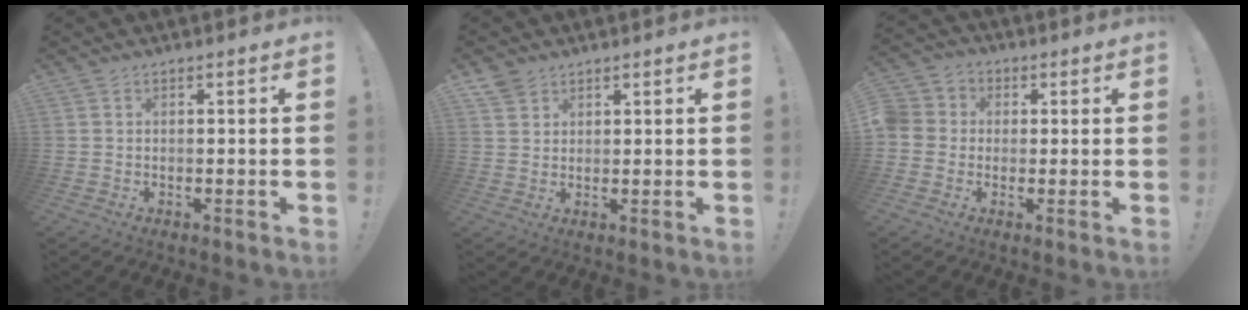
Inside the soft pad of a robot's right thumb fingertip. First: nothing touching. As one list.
[{"total": 3.5, "force": [2.7, 2.1, 0.7], "torque": [-0.007, -0.015, 0.051]}, {"total": 5.8, "force": [-0.8, 5.4, 1.7], "torque": [-0.043, 0.017, -0.014]}]